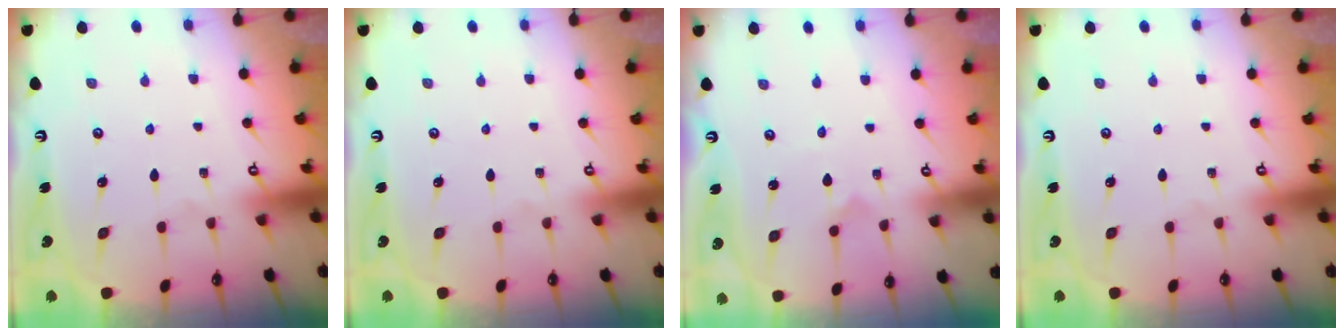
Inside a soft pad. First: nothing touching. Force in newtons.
{"total": 0.0}
{"total": 0.0}
{"total": 0.0}